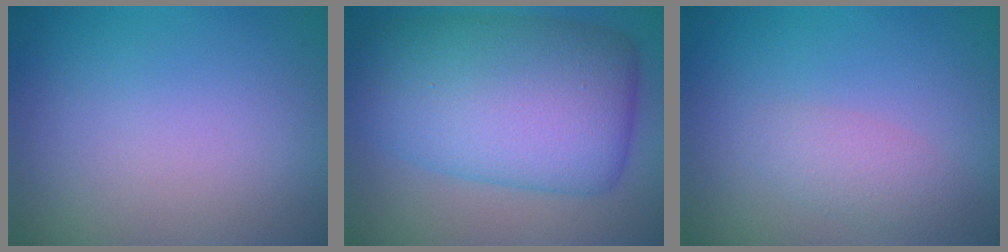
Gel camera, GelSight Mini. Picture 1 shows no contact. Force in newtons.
{"total": 12.0, "press": 12.0, "slide": 0.1}
{"total": 2.1, "press": 2.1, "slide": 0.0}